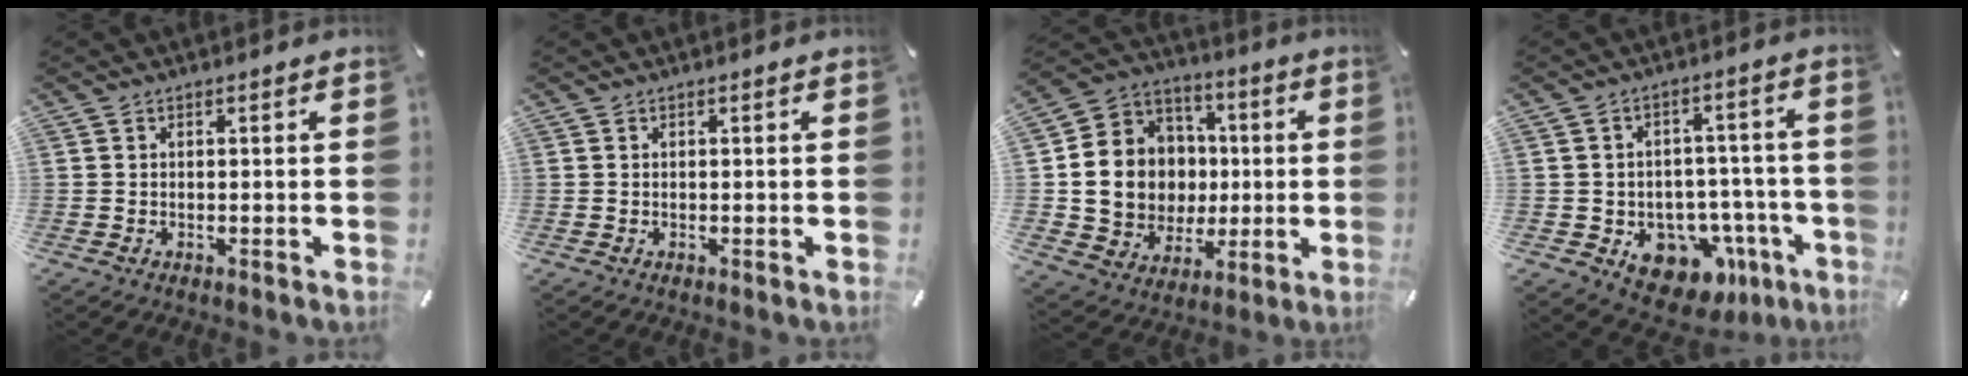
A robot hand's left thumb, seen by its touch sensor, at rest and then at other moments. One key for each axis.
{"total": 0.0}
{"total": 14.9, "fx": 0.0, "fy": 14.1, "fz": 4.9, "tx": -0.106, "ty": -0.010, "tz": 0.021}
{"total": 11.2, "fx": -5.5, "fy": 8.4, "fz": 4.9, "tx": -0.038, "ty": 0.029, "tz": -0.079}